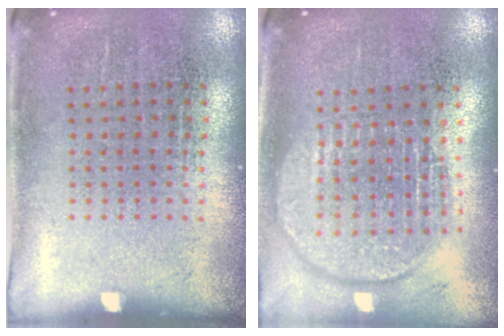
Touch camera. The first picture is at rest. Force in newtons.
{"total": 1.8, "press": 1.5, "slide": 1.0}